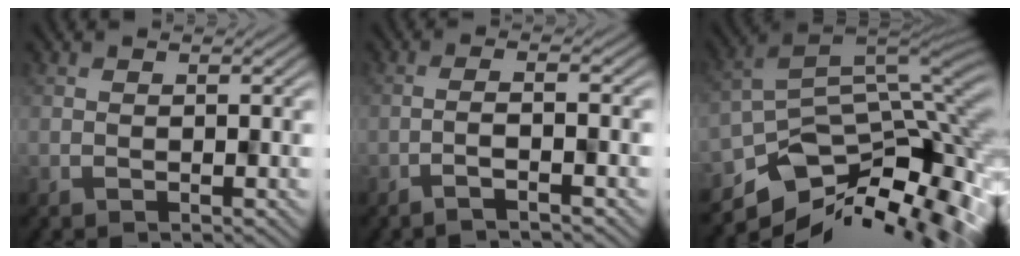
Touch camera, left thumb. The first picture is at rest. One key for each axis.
{"total": 2.9, "fx": -1.9, "fy": 0.2, "fz": 2.1, "tx": -0.025, "ty": 0.016, "tz": -0.046}
{"total": 9.4, "fx": -5.2, "fy": 5.5, "fz": 5.5, "tx": -0.107, "ty": -0.021, "tz": -0.084}